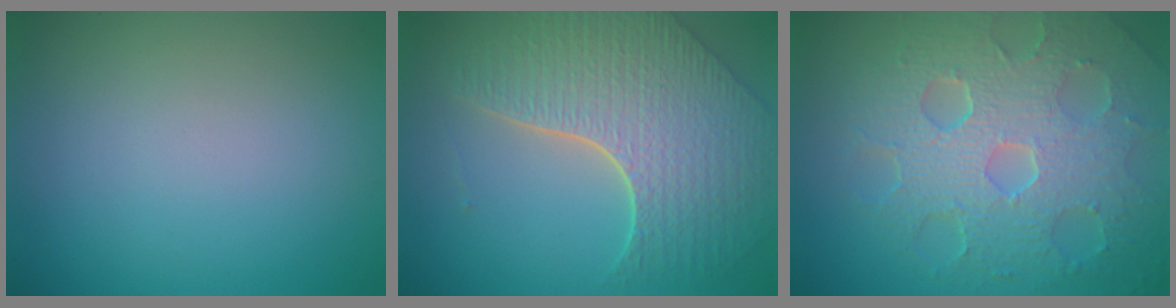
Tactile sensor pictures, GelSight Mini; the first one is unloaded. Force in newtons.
{"total": 8.2, "press": 5.9, "slide": 5.7}
{"total": 8.7, "press": 5.9, "slide": 6.5}